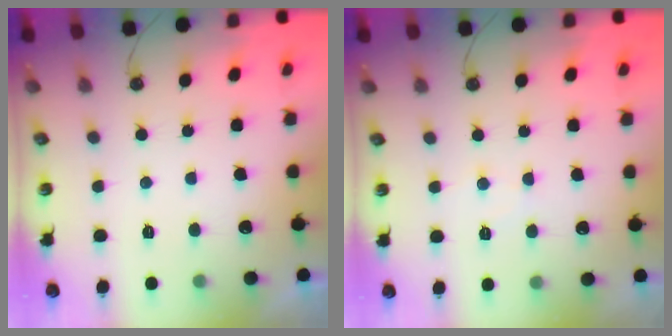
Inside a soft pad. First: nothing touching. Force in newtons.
{"total": 4.0, "press": 3.9, "slide": 0.6}